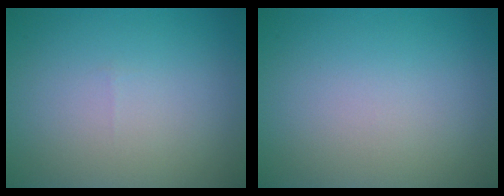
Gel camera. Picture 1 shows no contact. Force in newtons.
{"total": 0.0}